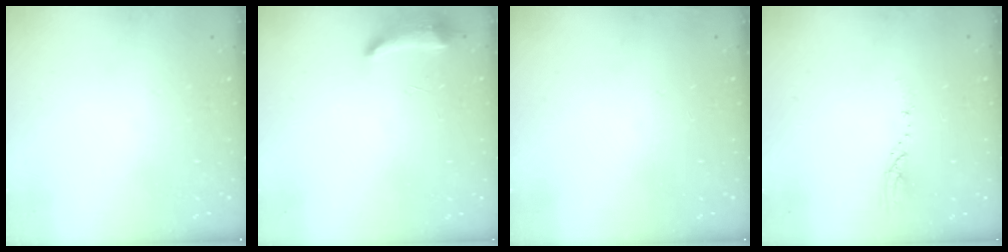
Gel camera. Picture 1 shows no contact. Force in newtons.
{"total": 8.3, "press": 8.1, "slide": 1.8}
{"total": 2.3, "press": 2.2, "slide": 0.8}
{"total": 3.7, "press": 3.7, "slide": 0.4}